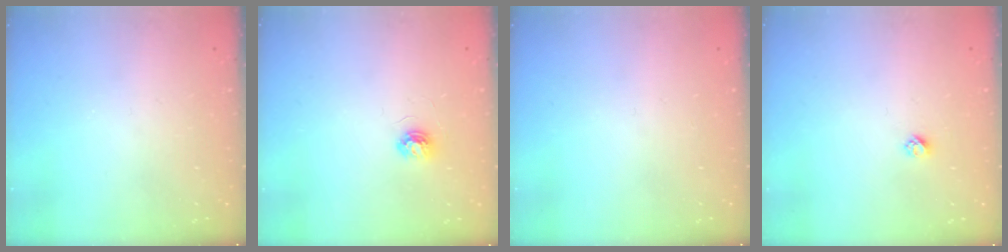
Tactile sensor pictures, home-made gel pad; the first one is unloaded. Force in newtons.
{"total": 3.7, "press": 3.7, "slide": 0.4}
{"total": 0.0}
{"total": 2.4, "press": 2.4, "slide": 0.2}